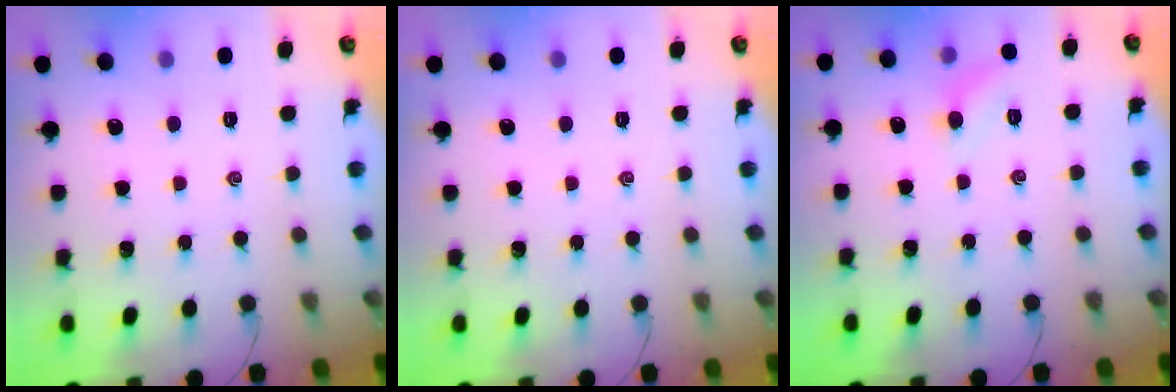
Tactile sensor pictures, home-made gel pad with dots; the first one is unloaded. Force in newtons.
{"total": 0.0}
{"total": 7.1, "press": 6.9, "slide": 1.4}